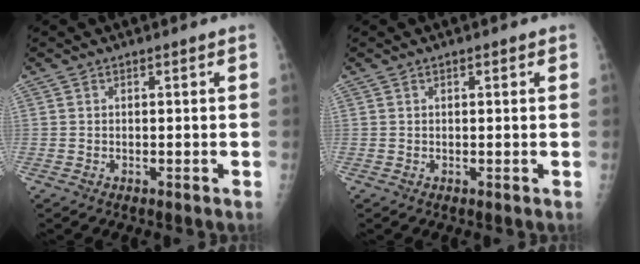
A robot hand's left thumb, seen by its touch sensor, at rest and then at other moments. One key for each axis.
{"total": 1.0, "fx": 0.5, "fy": 0.4, "fz": 0.7, "tx": -0.008, "ty": 0.001, "tz": 0.005}